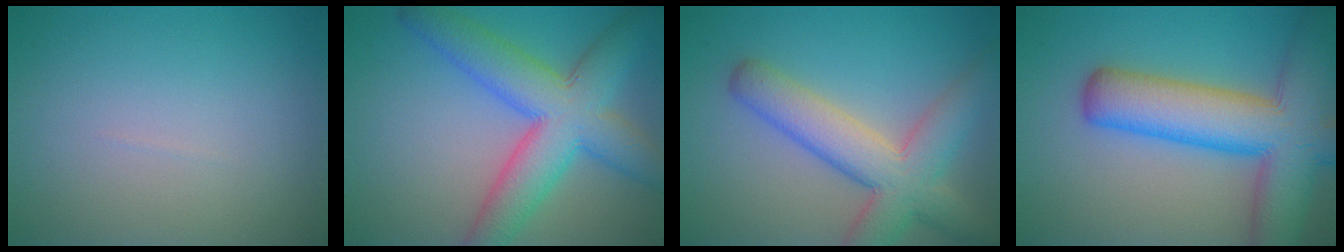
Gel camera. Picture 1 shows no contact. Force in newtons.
{"total": 8.8, "press": 8.8, "slide": 0.1}
{"total": 7.3, "press": 7.3, "slide": 0.5}
{"total": 11.1, "press": 11.1, "slide": 0.7}